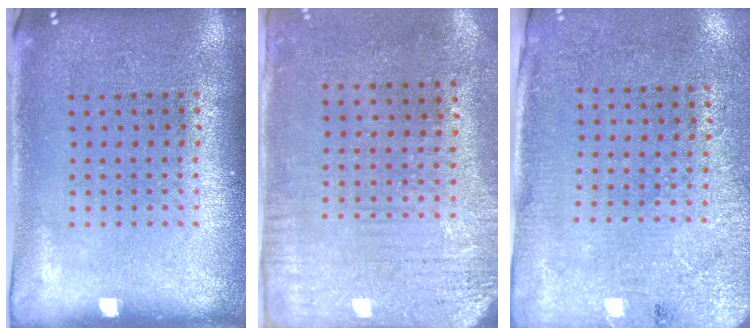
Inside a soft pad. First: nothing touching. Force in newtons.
{"total": 3.1, "press": 2.4, "slide": 1.8}
{"total": 2.6, "press": 2.2, "slide": 1.4}